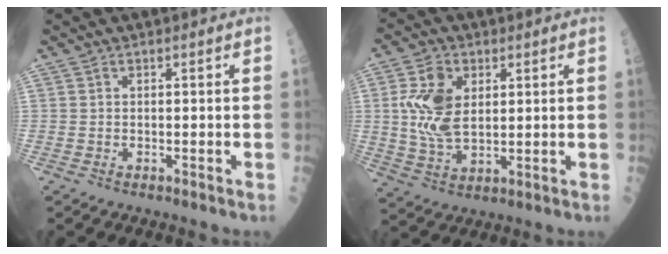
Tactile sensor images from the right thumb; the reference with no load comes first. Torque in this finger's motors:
{"motor_torque": [0.02, 0.06, 0.35, 0.31, 0.19]}